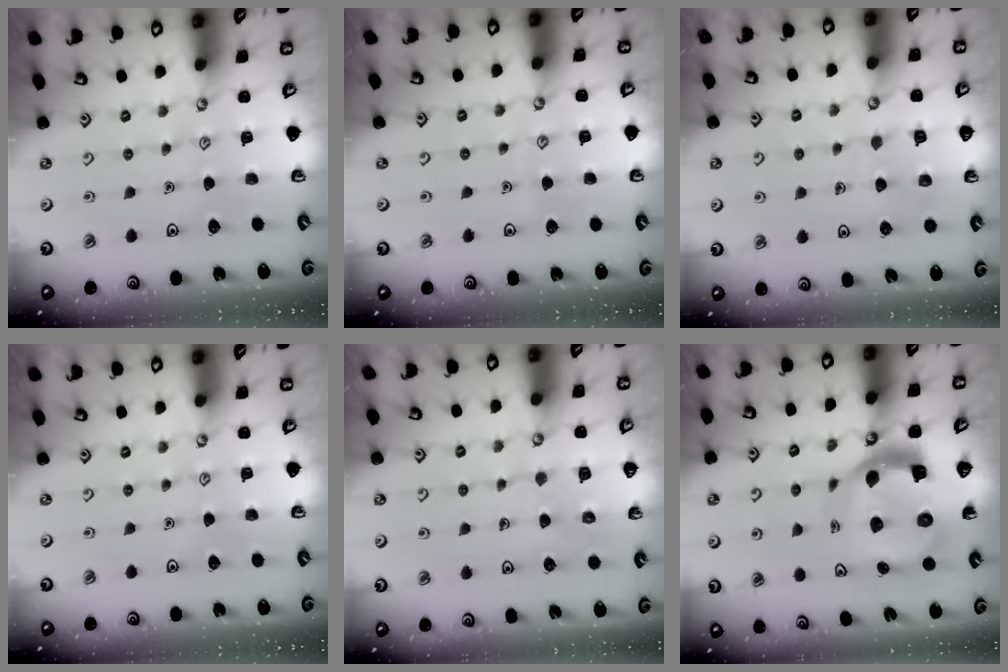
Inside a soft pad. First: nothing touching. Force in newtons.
{"total": 2.6, "press": 2.5, "slide": 0.3}
{"total": 5.7, "press": 5.6, "slide": 0.4}
{"total": 0.0}
{"total": 6.4, "press": 6.4, "slide": 0.5}
{"total": 14.4, "press": 14.3, "slide": 1.6}